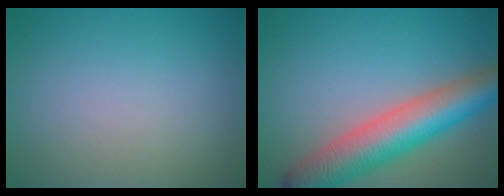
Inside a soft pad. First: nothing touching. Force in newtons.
{"total": 8.6, "press": 8.6, "slide": 0.2}